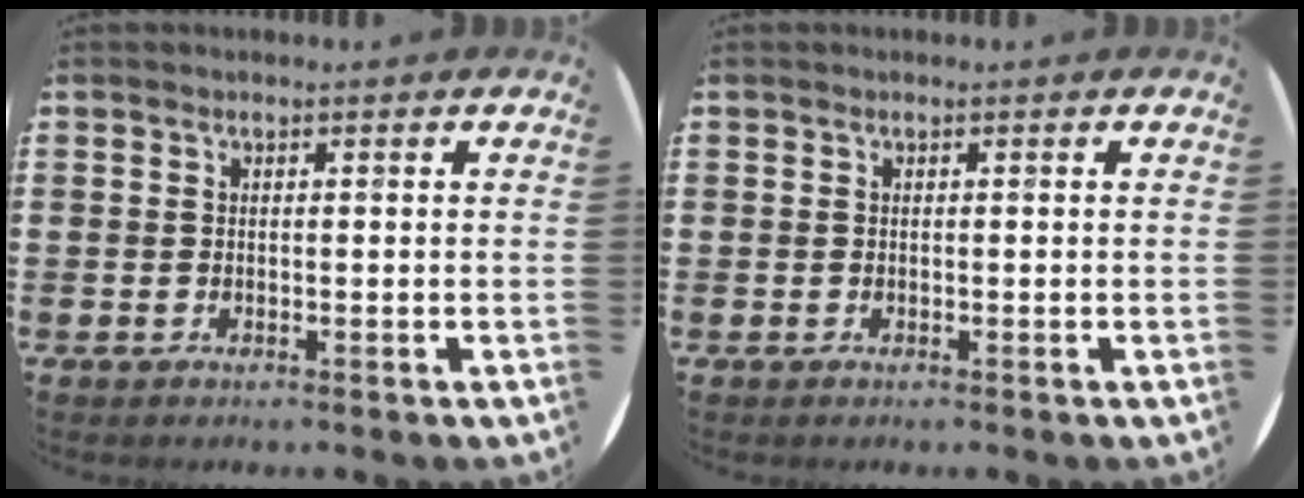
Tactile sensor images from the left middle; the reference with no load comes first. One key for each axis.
{"total": 0.0}